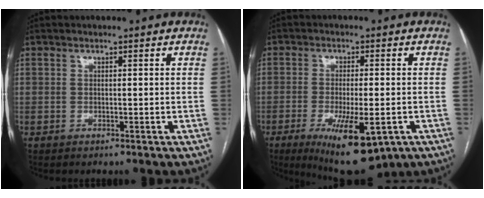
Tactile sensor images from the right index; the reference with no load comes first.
{"total": 12.6, "force": [-5.9, 3.3, 10.6], "torque": [-0.166, -0.024, -0.081]}